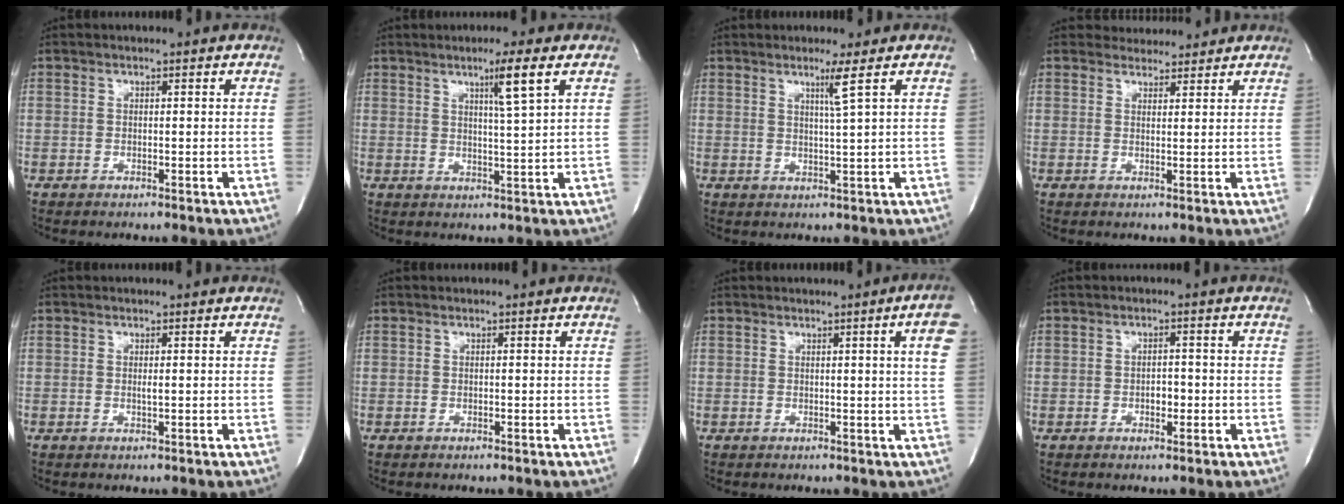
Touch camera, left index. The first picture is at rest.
{"total": 5.2, "force": [2.5, -1.1, 4.4], "torque": [-0.072, -0.011, 0.044]}
{"total": 2.9, "force": [1.4, -1.4, 2.1], "torque": [-0.042, -0.014, 0.031]}
{"total": 3.9, "force": [3.8, 1.1, 0.0], "torque": [0.000, 0.012, 0.052]}
{"total": 0.6, "force": [0.1, 0.0, 0.6], "torque": [-0.017, -0.001, 0.002]}
{"total": 0.0}
{"total": 4.4, "force": [1.6, -0.8, 4.0], "torque": [-0.049, -0.008, 0.012]}
{"total": 1.8, "force": [-0.6, 1.0, 1.3], "torque": [-0.018, 0.004, -0.007]}